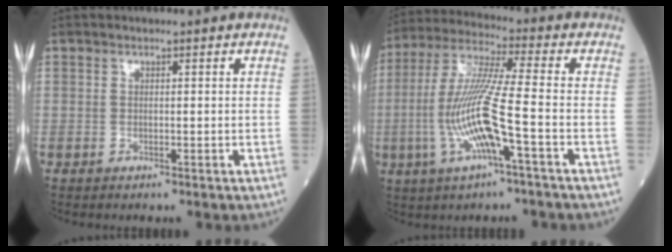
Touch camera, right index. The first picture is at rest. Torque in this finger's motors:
{"motor_torque": [0.54, -0.03, 0.42, 0.21]}